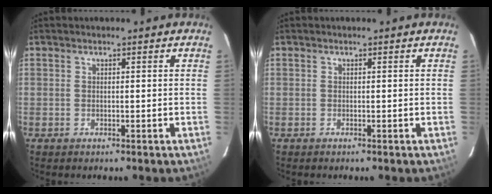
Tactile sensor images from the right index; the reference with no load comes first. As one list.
[{"total": 0.0}]